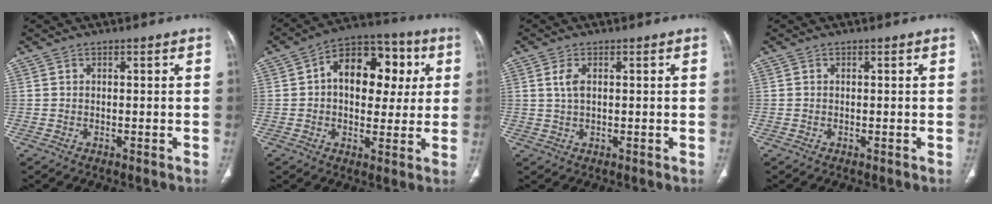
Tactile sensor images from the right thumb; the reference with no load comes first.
{"total": 15.9, "force": [3.0, 10.5, 11.5], "torque": [-0.117, 0.021, 0.038]}
{"total": 2.8, "force": [0.8, 1.4, 2.3], "torque": [-0.054, 0.003, 0.017]}
{"total": 0.0}